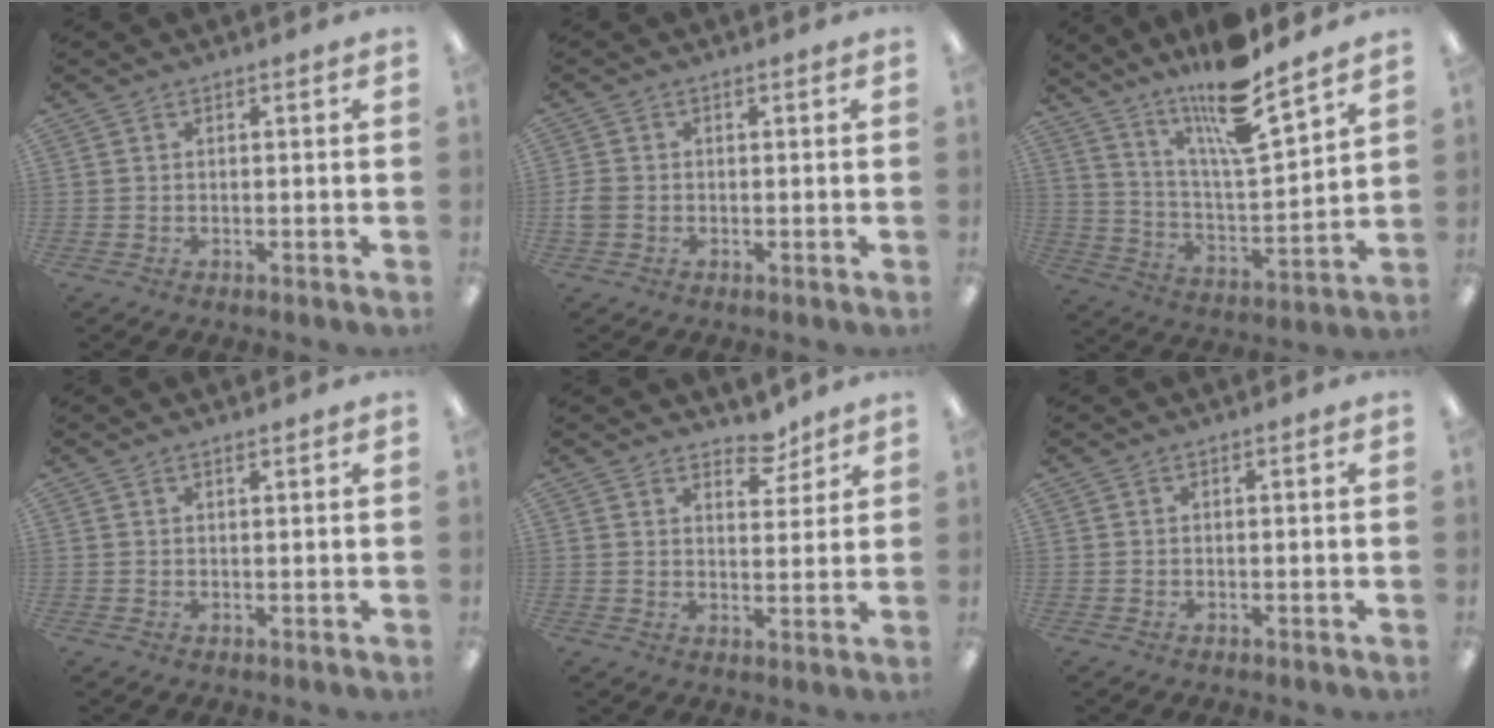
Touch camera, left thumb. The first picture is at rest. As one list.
[{"total": 2.7, "force": [-0.5, 2.1, 1.5], "torque": [-0.031, 0.003, -0.010]}, {"total": 15.7, "force": [12.9, 2.3, 8.7], "torque": [-0.168, -0.086, 0.216]}, {"total": 0.8, "force": [0.7, 0.1, 0.3], "torque": [-0.006, 0.000, 0.013]}, {"total": 6.1, "force": [5.1, 2.7, 1.8], "torque": [-0.008, -0.037, 0.088]}, {"total": 0.0}]